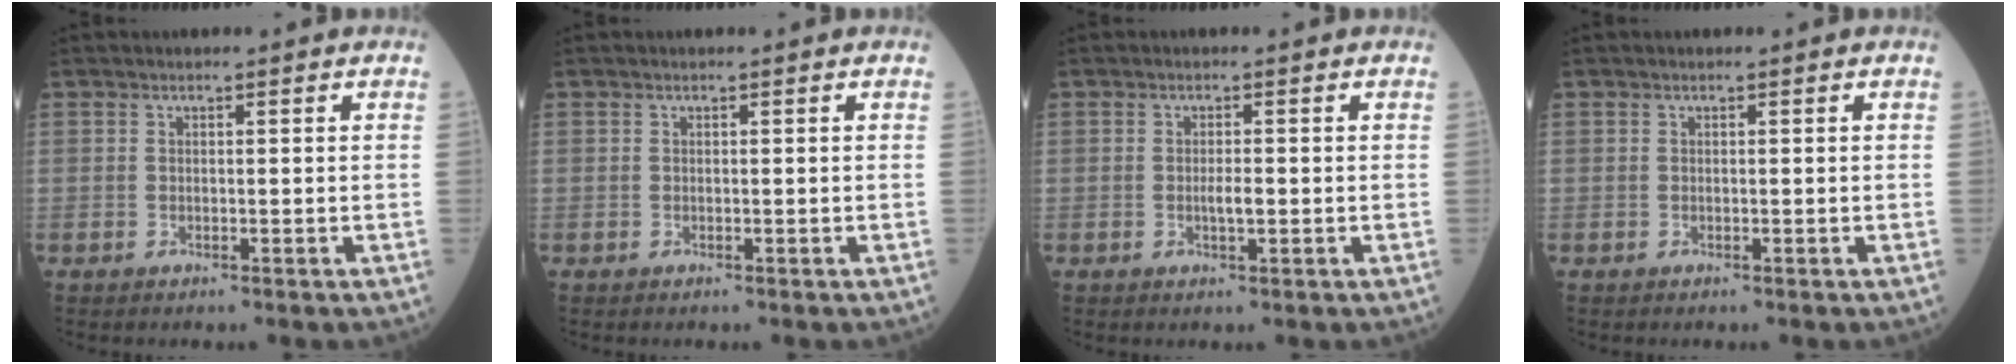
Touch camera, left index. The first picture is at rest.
{"total": 0.0}
{"total": 1.7, "force": [-0.3, 0.4, 1.6], "torque": [-0.031, 0.000, -0.004]}
{"total": 0.0}